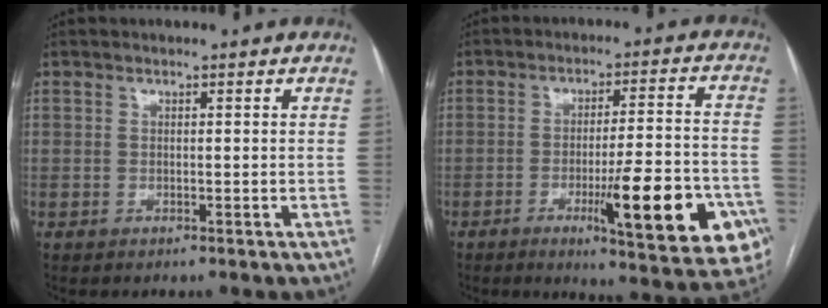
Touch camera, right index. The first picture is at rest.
{"total": 17.7, "force": [-6.6, 2.8, 16.2], "torque": [-0.168, 0.000, -0.077]}